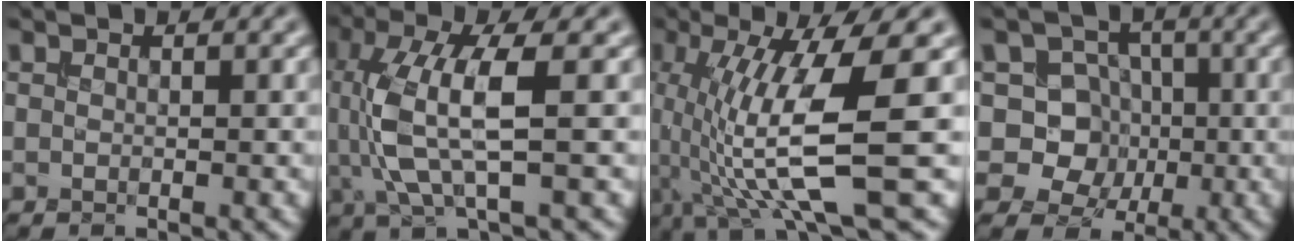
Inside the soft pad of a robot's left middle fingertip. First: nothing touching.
{"total": 6.7, "force": [0.5, 2.1, 6.4], "torque": [-0.152, -0.004, 0.016]}
{"total": 10.3, "force": [-0.2, 2.3, 10.1], "torque": [-0.179, -0.013, 0.001]}
{"total": 6.6, "force": [0.2, 6.1, 2.4], "torque": [-0.018, 0.021, -0.028]}